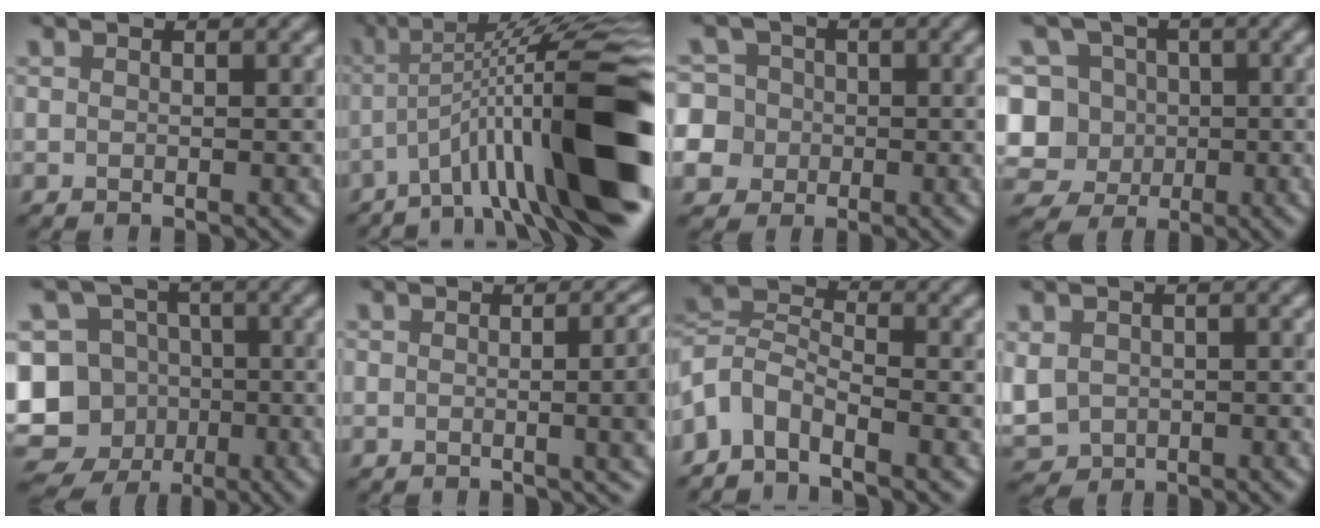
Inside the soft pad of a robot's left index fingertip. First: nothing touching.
{"total": 14.8, "force": [-4.2, 2.5, 13.9], "torque": [-0.210, 0.027, -0.061]}
{"total": 8.9, "force": [-1.4, 8.5, 2.5], "torque": [-0.065, 0.017, -0.048]}
{"total": 11.1, "force": [-1.6, 10.3, 3.6], "torque": [-0.102, 0.024, -0.049]}
{"total": 12.3, "force": [-4.4, 10.9, 3.6], "torque": [-0.074, -0.007, -0.077]}
{"total": 6.2, "force": [-0.4, 2.7, 5.5], "torque": [-0.041, -0.003, -0.002]}
{"total": 4.0, "force": [-2.7, 1.8, 2.2], "torque": [-0.042, 0.007, -0.069]}
{"total": 3.6, "force": [-0.4, 3.1, 1.7], "torque": [-0.042, -0.005, -0.004]}